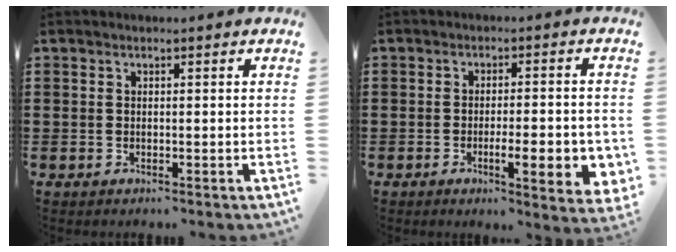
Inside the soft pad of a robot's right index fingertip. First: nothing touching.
{"total": 7.3, "force": [-1.9, 1.7, 6.8], "torque": [-0.092, -0.009, -0.030]}